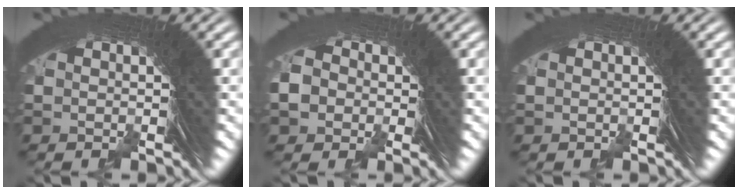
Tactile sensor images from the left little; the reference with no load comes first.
{"total": 4.2, "force": [-0.1, 4.0, 1.4], "torque": [-0.015, 0.020, -0.020]}
{"total": 0.0}